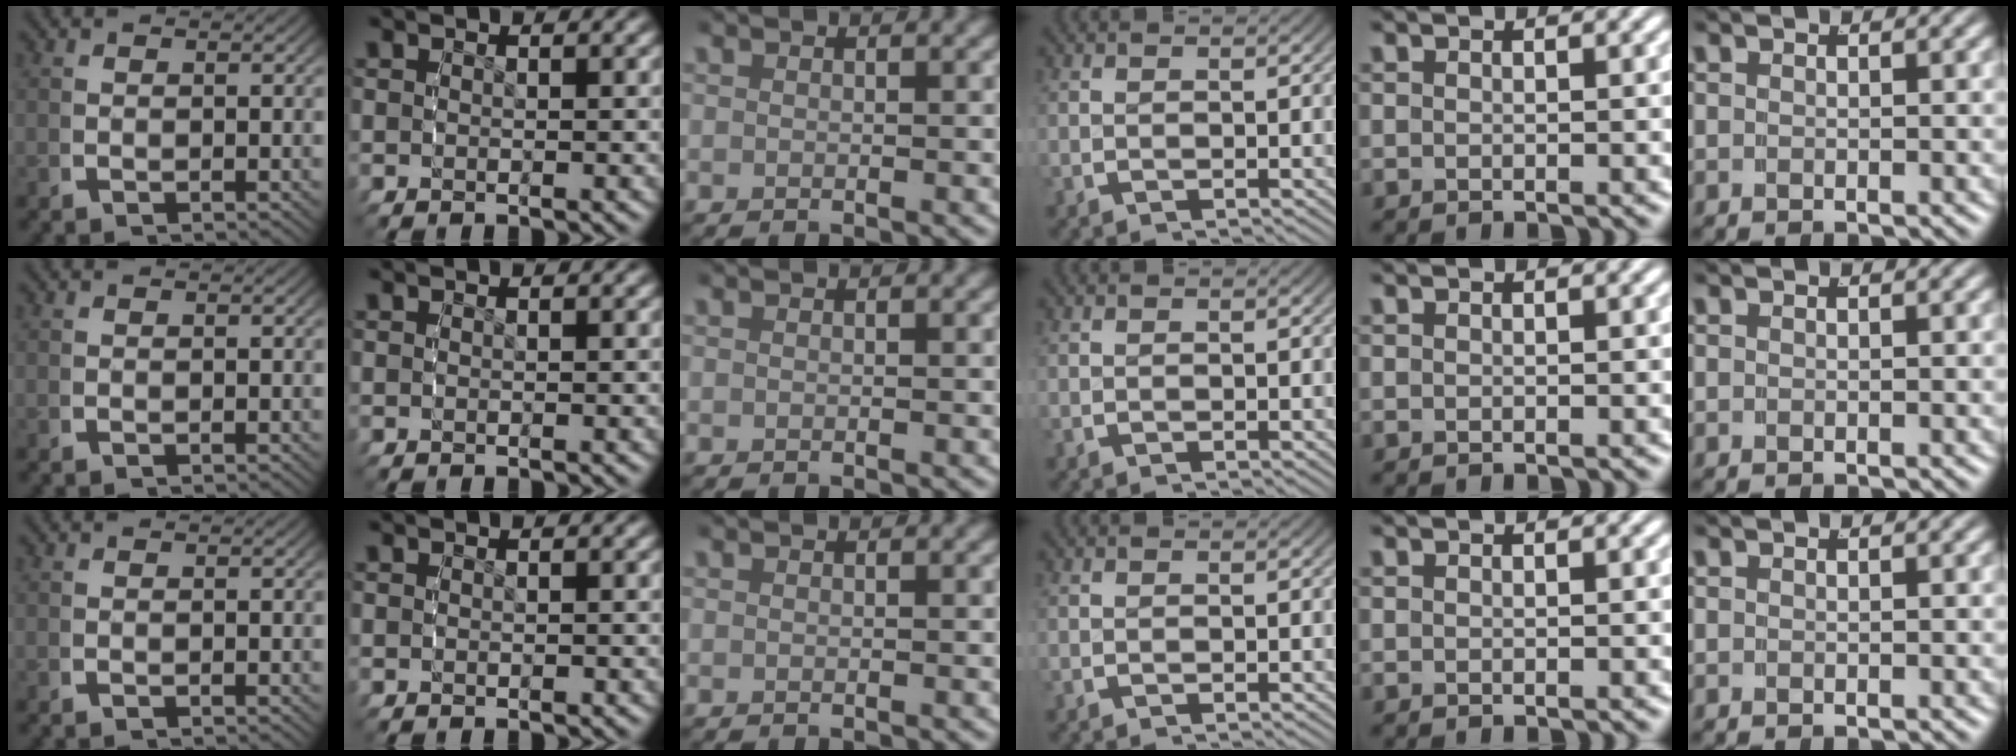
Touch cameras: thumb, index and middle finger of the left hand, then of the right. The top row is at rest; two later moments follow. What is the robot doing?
{"motion": "grasp_and_lifting", "object": "camera"}